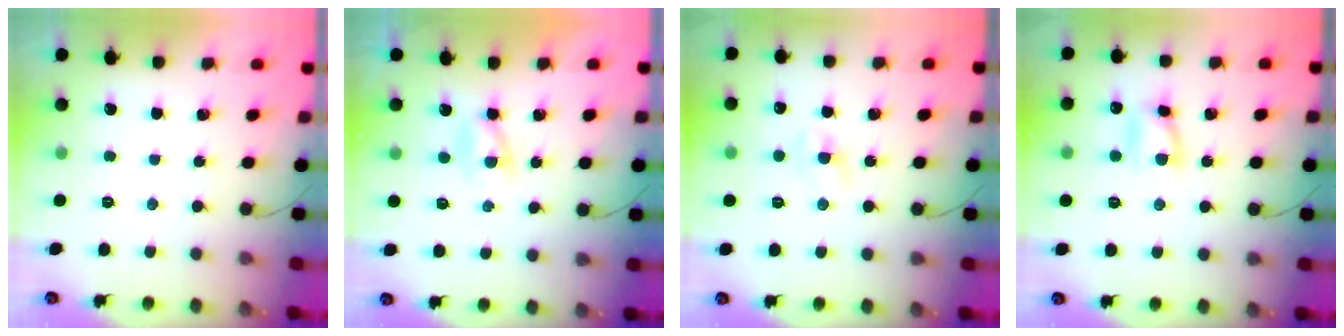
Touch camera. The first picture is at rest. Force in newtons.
{"total": 1.9, "press": 1.6, "slide": 1.0}
{"total": 2.7, "press": 2.4, "slide": 1.1}
{"total": 6.2, "press": 6.2, "slide": 0.6}